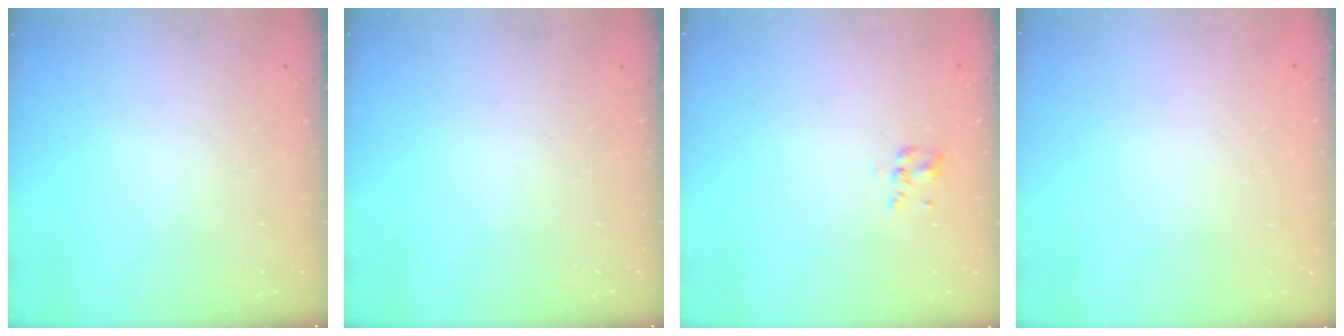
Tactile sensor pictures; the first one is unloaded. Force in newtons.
{"total": 0.0}
{"total": 1.9, "press": 1.8, "slide": 0.8}
{"total": 1.8, "press": 1.8, "slide": 0.2}